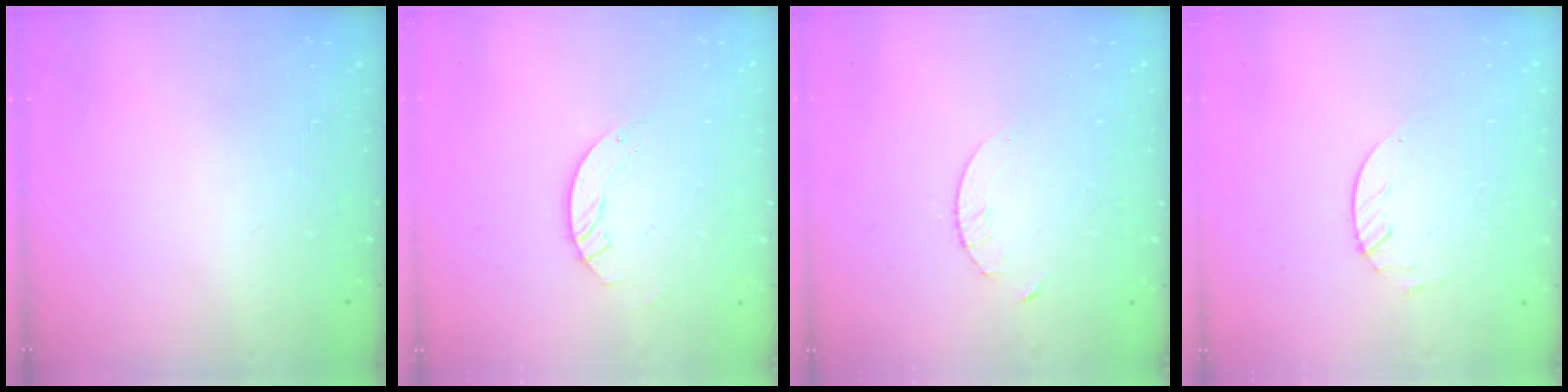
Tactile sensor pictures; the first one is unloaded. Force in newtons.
{"total": 3.5, "press": 3.5, "slide": 0.2}
{"total": 1.3, "press": 1.3, "slide": 0.2}
{"total": 1.9, "press": 1.9, "slide": 0.3}